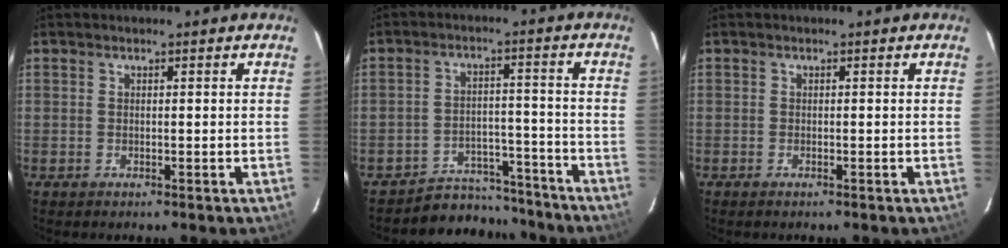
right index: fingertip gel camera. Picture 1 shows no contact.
{"total": 10.8, "force": [-9.9, 4.3, 0.7], "torque": [-0.022, 0.040, -0.135]}
{"total": 0.5, "force": [-0.5, 0.1, 0.2], "torque": [-0.004, -0.002, -0.009]}